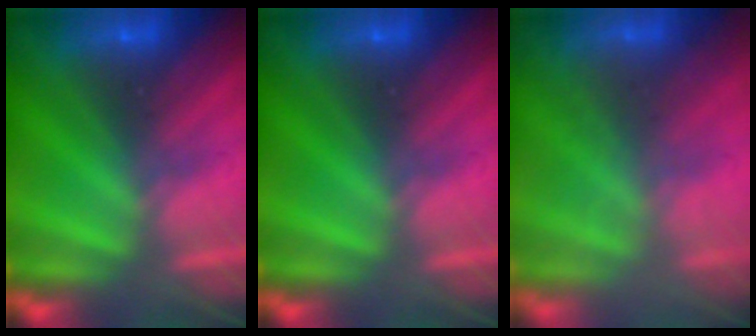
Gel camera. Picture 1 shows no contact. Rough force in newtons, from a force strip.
{"total": 0.0}
{"total": 1.7}